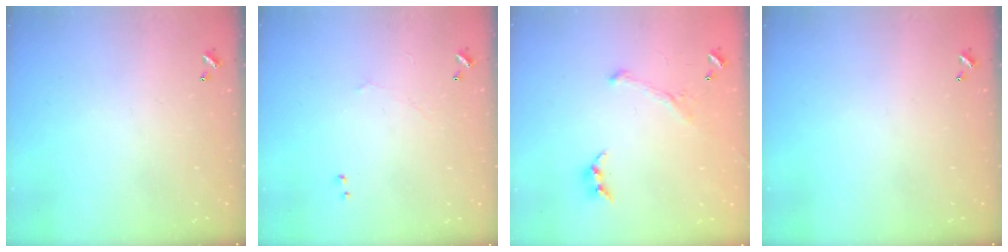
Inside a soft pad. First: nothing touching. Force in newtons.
{"total": 0.7, "press": 0.1, "slide": 0.7}
{"total": 2.8, "press": 2.6, "slide": 1.0}
{"total": 0.0}